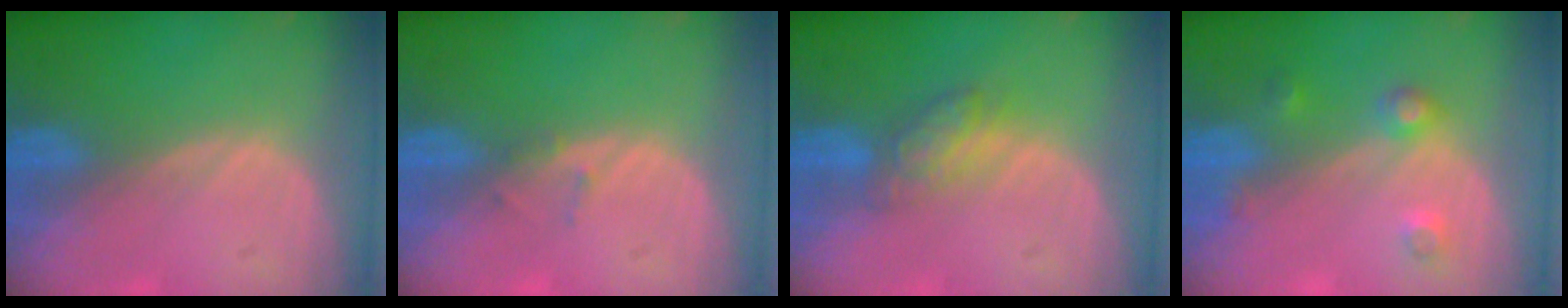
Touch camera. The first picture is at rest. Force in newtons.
{"total": 1.1, "press": 0.8, "slide": 0.7}
{"total": 4.4, "press": 4.3, "slide": 1.1}
{"total": 3.6, "press": 3.4, "slide": 1.3}